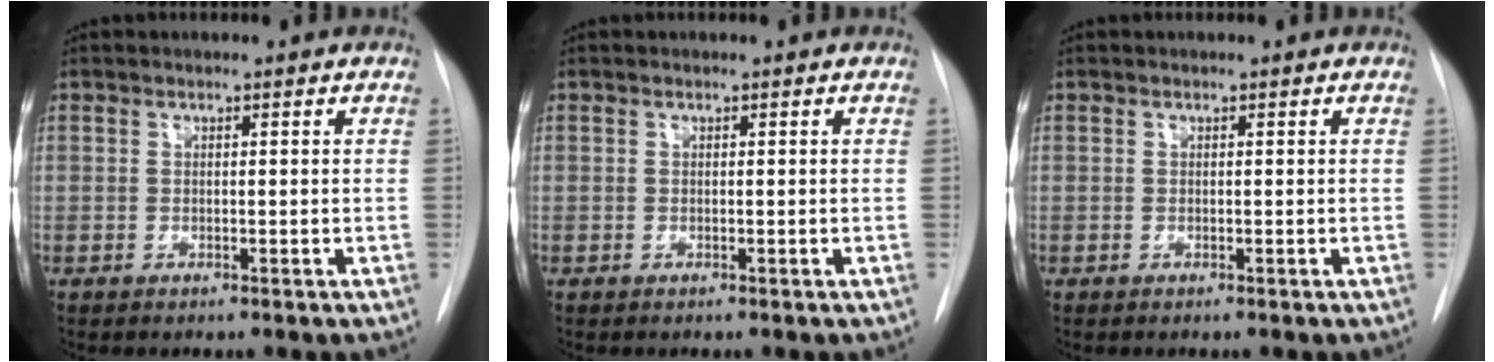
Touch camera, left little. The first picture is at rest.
{"total": 0.0}
{"total": 0.0}